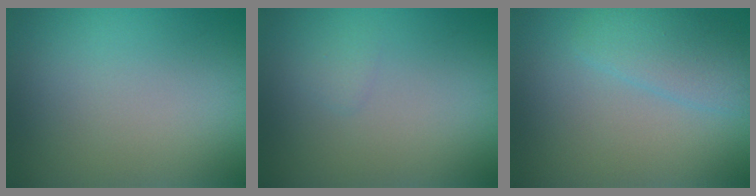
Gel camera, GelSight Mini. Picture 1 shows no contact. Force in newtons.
{"total": 0.5, "press": 0.5, "slide": 0.0}
{"total": 2.7, "press": 2.7, "slide": 0.1}